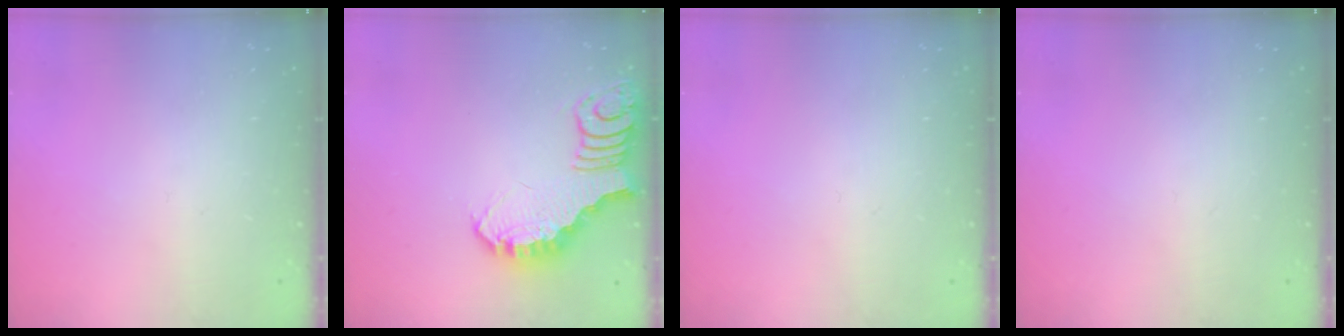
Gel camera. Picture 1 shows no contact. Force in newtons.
{"total": 3.7, "press": 3.6, "slide": 0.5}
{"total": 0.0}
{"total": 0.0}